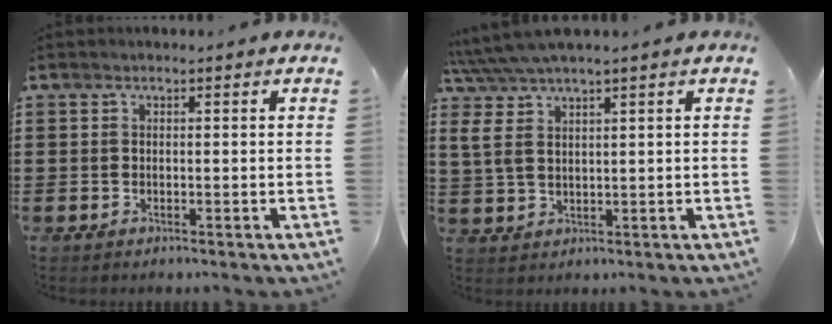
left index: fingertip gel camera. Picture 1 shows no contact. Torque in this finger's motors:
{"motor_torque": [1.00, -1.14, 0.86, 0.21]}